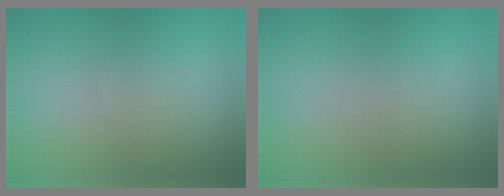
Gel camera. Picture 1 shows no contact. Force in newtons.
{"total": 0.0}